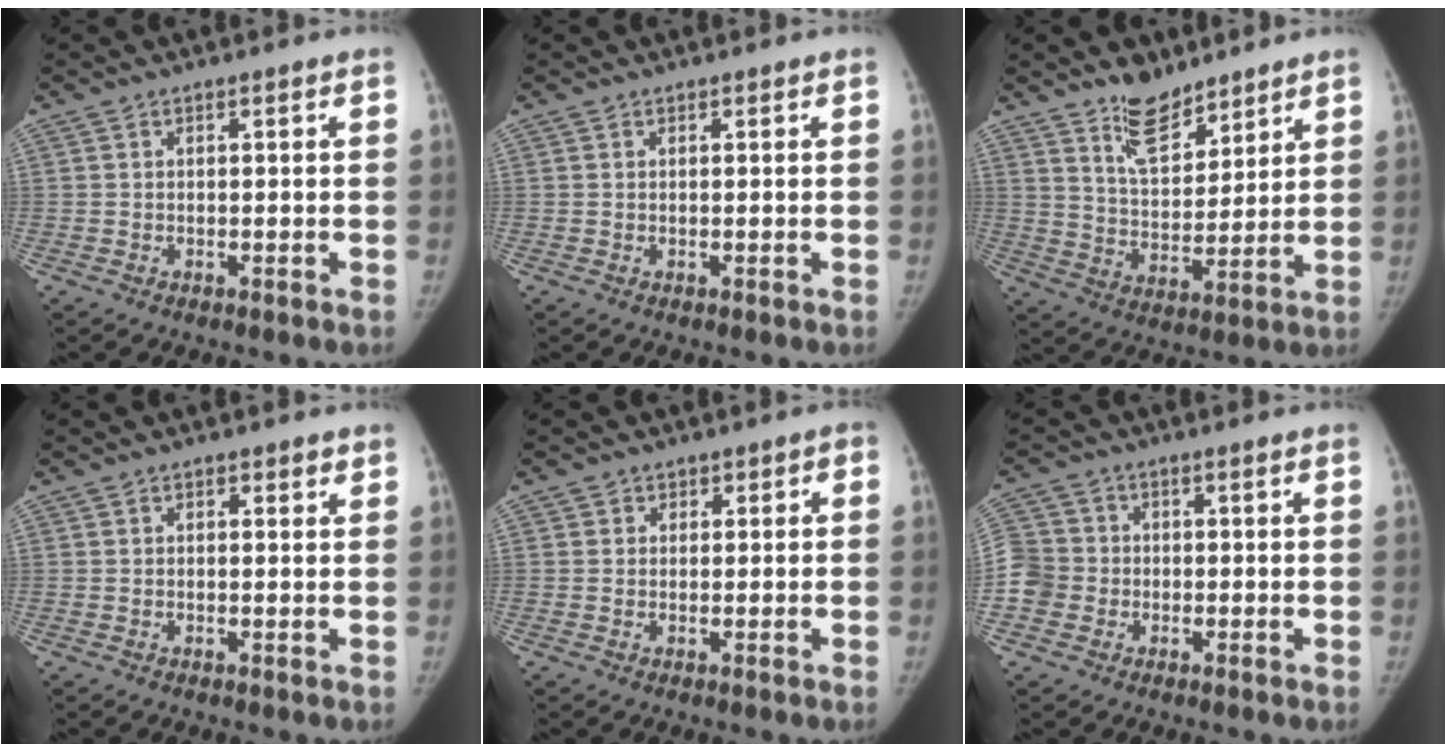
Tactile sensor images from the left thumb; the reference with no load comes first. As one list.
[{"total": 0.0}, {"total": 9.8, "force": [7.4, 4.5, 4.5], "torque": [-0.045, -0.061, 0.136]}, {"total": 1.5, "force": [0.9, 0.9, 0.9], "torque": [0.006, -0.002, 0.007]}, {"total": 2.1, "force": [0.3, 2.1, 0.4], "torque": [0.026, 0.005, -0.004]}, {"total": 7.0, "force": [-1.7, 6.5, 1.9], "torque": [-0.026, 0.017, -0.038]}]